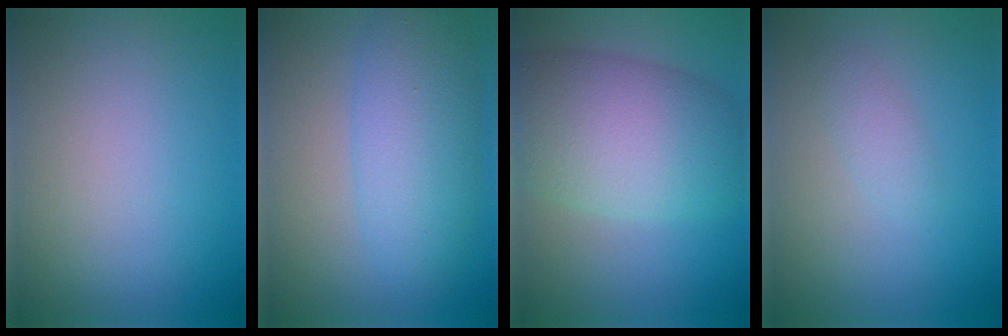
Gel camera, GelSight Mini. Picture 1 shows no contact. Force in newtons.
{"total": 6.4, "press": 6.4, "slide": 0.1}
{"total": 9.4, "press": 9.4, "slide": 0.3}
{"total": 1.3, "press": 1.3, "slide": 0.1}